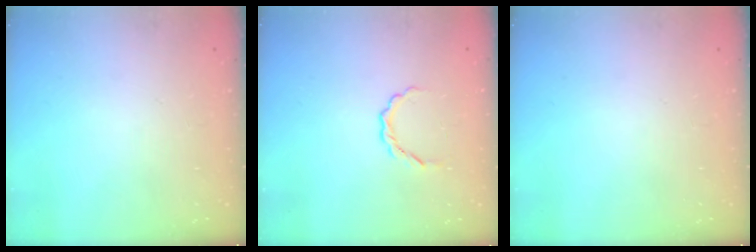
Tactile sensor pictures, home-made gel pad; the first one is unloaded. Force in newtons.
{"total": 3.3, "press": 3.2, "slide": 0.7}
{"total": 0.0}